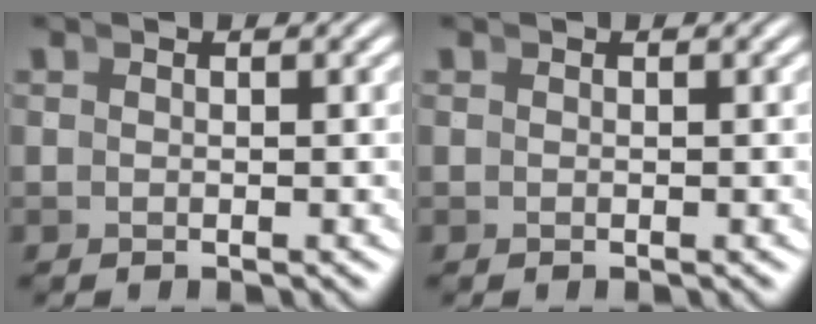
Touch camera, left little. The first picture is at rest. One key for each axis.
{"total": 0.0}